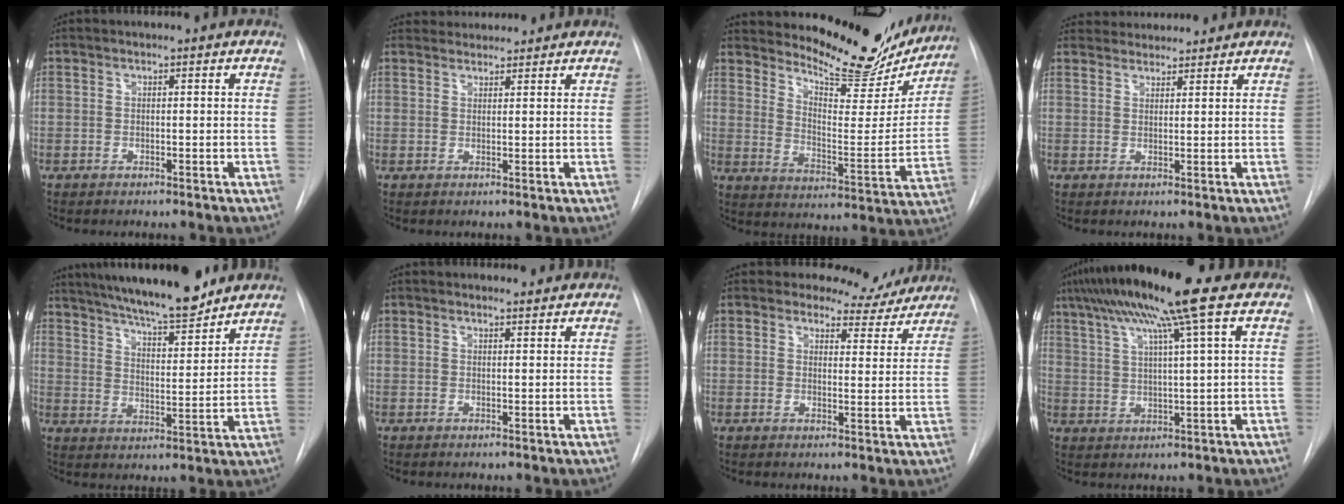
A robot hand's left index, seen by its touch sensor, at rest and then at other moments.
{"total": 5.3, "force": [5.2, 1.0, 0.4], "torque": [-0.006, 0.033, 0.077]}
{"total": 19.2, "force": [17.4, 5.0, 6.3], "torque": [-0.087, -0.047, 0.232]}
{"total": 7.1, "force": [6.9, 1.4, 0.8], "torque": [-0.013, 0.031, 0.103]}
{"total": 16.9, "force": [14.5, 2.2, 8.4], "torque": [-0.142, 0.004, 0.225]}
{"total": 1.9, "force": [1.9, 0.4, 0.0], "torque": [-0.007, -0.001, 0.022]}
{"total": 6.8, "force": [6.3, 2.5, -0.4], "torque": [0.020, -0.021, 0.064]}
{"total": 14.1, "force": [8.8, -1.3, 10.9], "torque": [-0.185, 0.028, 0.140]}